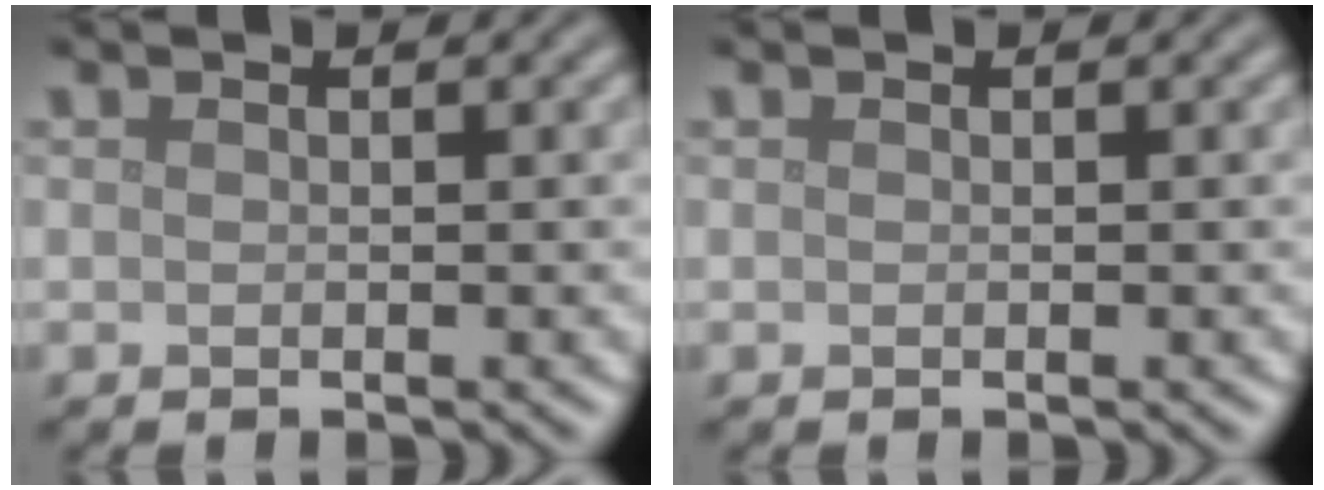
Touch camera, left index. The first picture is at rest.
{"total": 0.0}